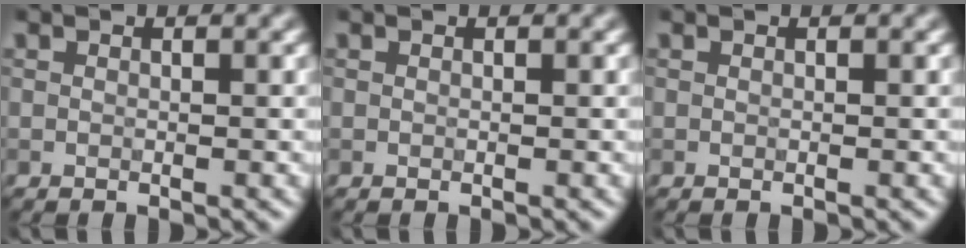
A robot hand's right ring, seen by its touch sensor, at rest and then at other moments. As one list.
[{"total": 0.0}, {"total": 0.0}]